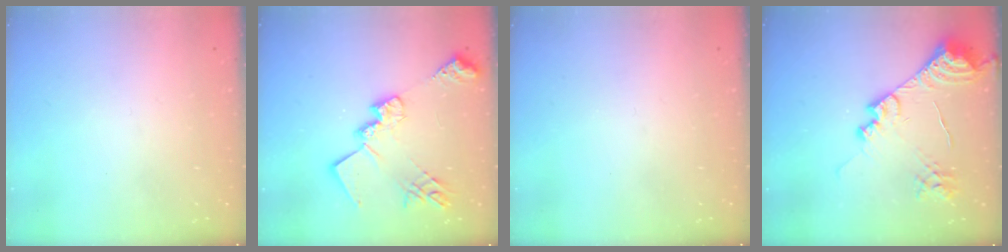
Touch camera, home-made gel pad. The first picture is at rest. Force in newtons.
{"total": 21.2, "press": 21.2, "slide": 1.5}
{"total": 0.0}
{"total": 18.4, "press": 18.2, "slide": 2.1}